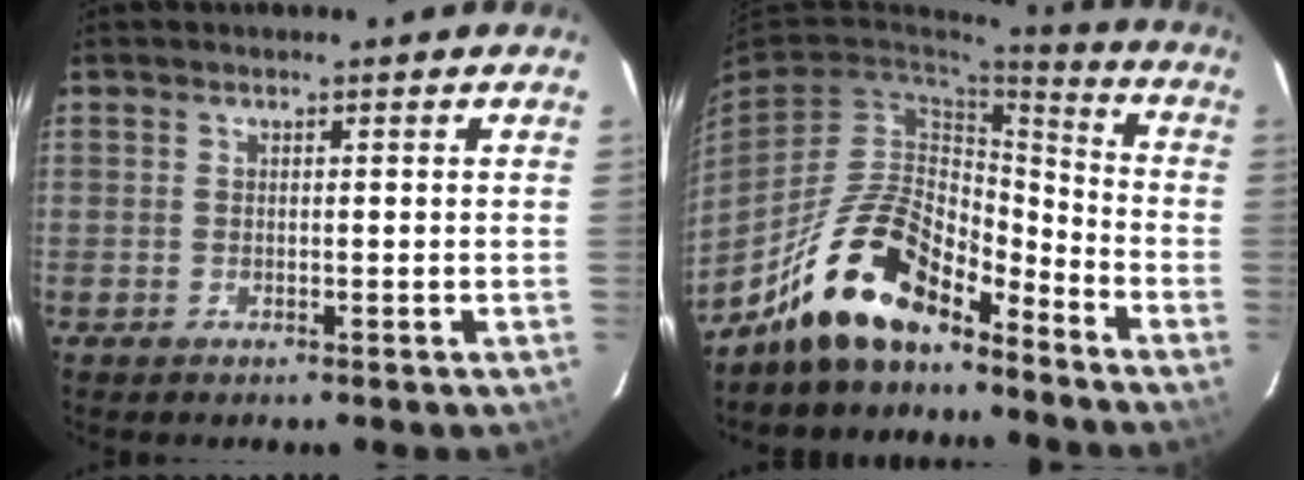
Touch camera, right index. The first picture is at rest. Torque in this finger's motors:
{"motor_torque": [1.04, -1.09, 0.98, 0.21]}